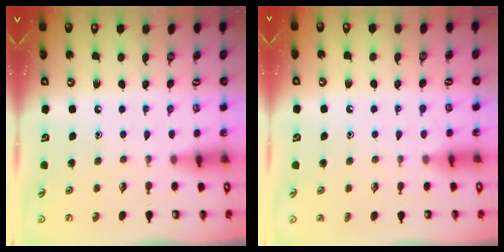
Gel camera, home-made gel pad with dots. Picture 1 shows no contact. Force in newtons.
{"total": 3.0, "press": 3.0, "slide": 0.3}